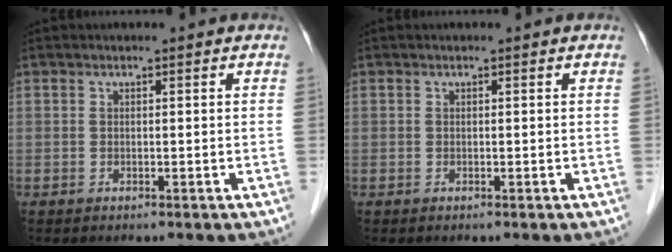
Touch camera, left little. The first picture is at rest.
{"total": 0.0}